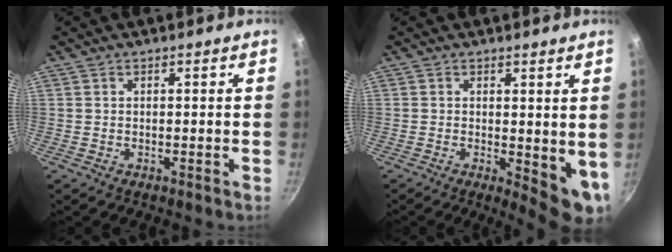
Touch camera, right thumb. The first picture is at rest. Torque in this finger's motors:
{"motor_torque": [0.32, 0.45, 0.14, -0.13, 0.05]}